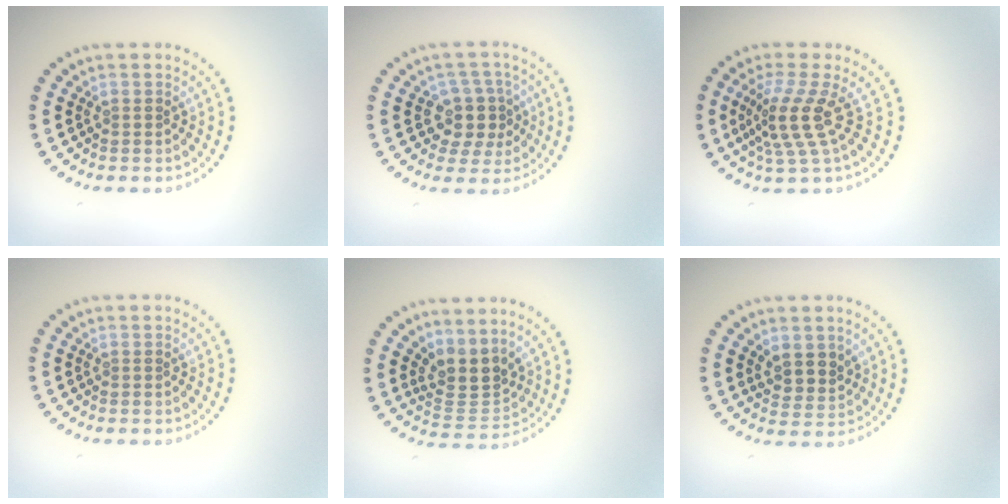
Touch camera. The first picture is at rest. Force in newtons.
{"total": 3.6, "press": 3.1, "slide": 1.8}
{"total": 3.8, "press": 2.7, "slide": 2.7}
{"total": 0.0}
{"total": 3.4, "press": 2.6, "slide": 2.2}
{"total": 2.5, "press": 2.2, "slide": 1.1}